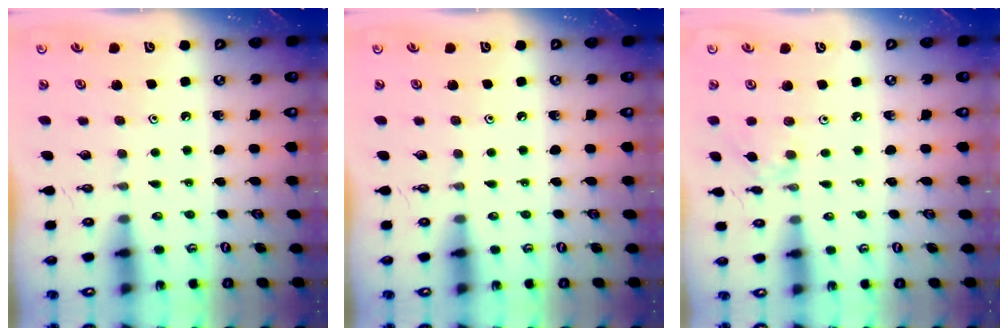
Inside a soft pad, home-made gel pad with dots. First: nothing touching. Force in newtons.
{"total": 0.0}
{"total": 1.7, "press": 1.7, "slide": 0.4}